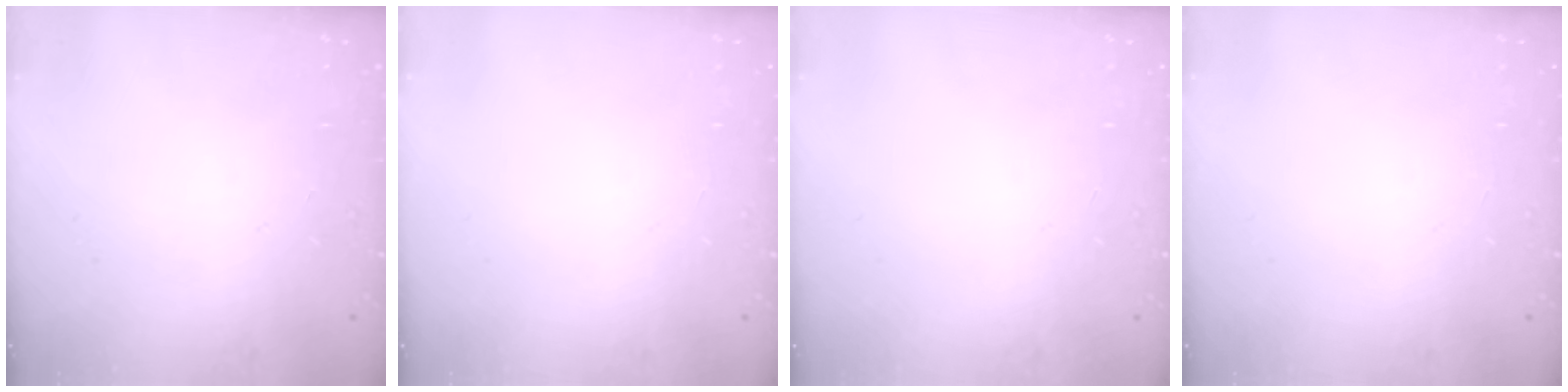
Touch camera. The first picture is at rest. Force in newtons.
{"total": 0.0}
{"total": 0.0}
{"total": 0.0}